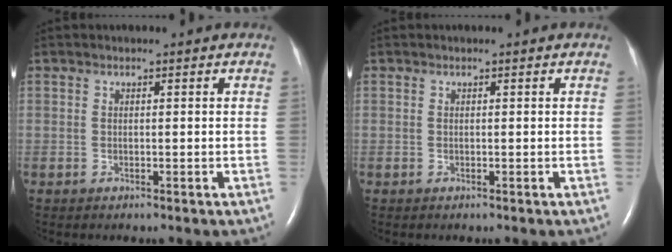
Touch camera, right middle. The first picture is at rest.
{"total": 0.0}